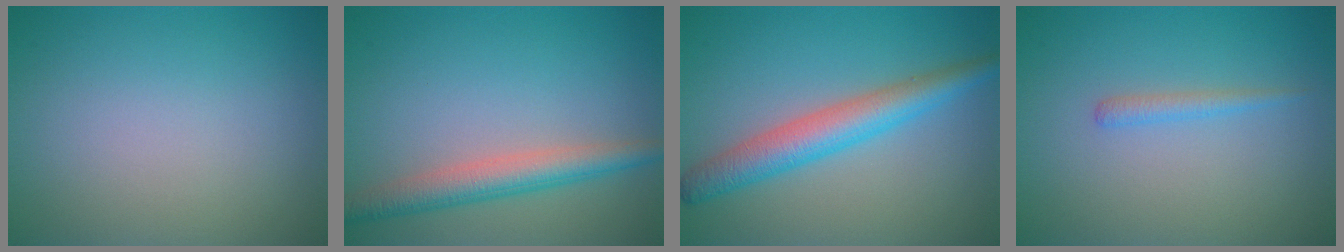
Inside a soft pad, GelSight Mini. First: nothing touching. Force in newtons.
{"total": 4.0, "press": 4.0, "slide": 0.1}
{"total": 4.7, "press": 4.7, "slide": 0.1}
{"total": 1.1, "press": 1.1, "slide": 0.1}